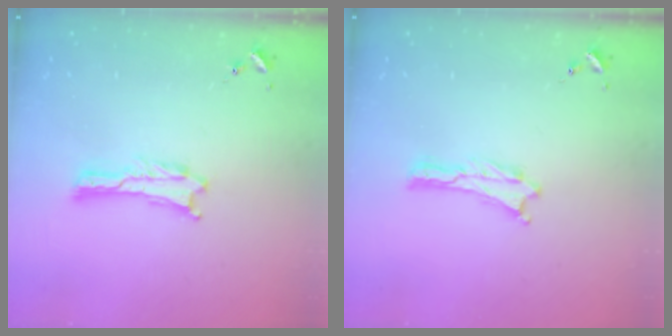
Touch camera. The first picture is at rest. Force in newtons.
{"total": 0.0}